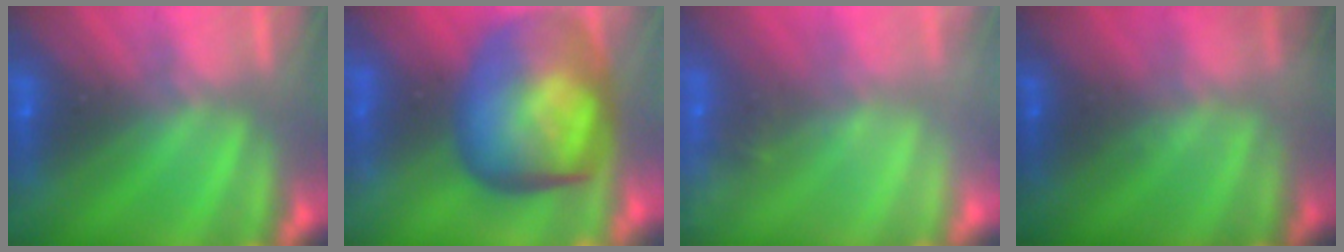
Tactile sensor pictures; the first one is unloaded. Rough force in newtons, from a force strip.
{"total": 7.5}
{"total": 2.2}
{"total": 1.6}